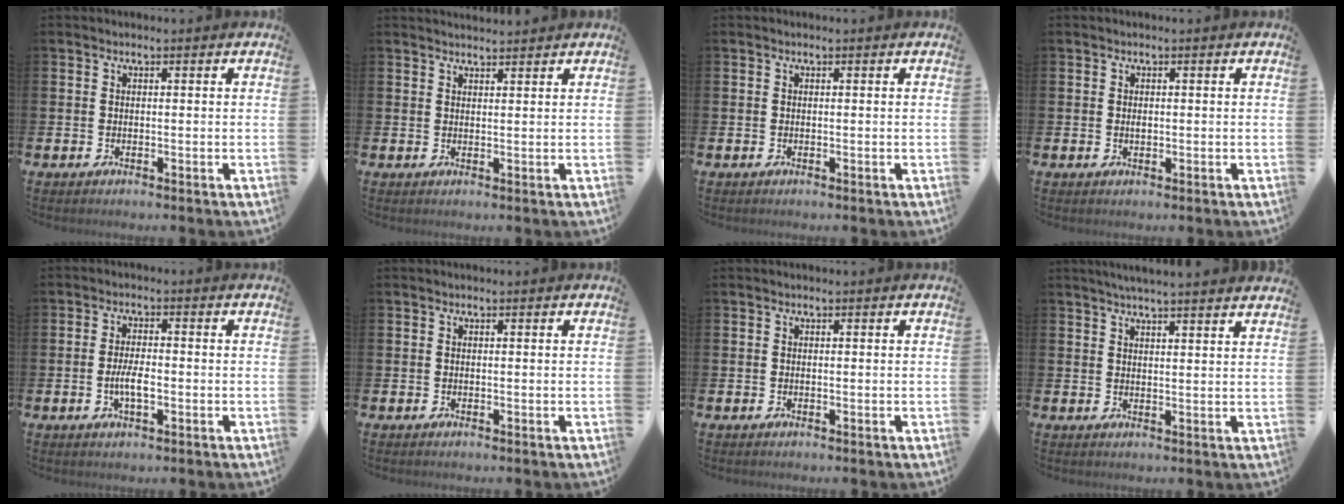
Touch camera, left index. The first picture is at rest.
{"total": 1.7, "force": [1.7, 0.1, 0.1], "torque": [0.007, -0.010, 0.029]}
{"total": 0.0}
{"total": 0.7, "force": [0.0, 0.4, 0.5], "torque": [-0.005, 0.000, -0.002]}
{"total": 3.6, "force": [-0.7, 1.3, 3.3], "torque": [-0.045, -0.003, -0.017]}
{"total": 0.0}
{"total": 0.0}
{"total": 3.8, "force": [3.7, -0.8, 0.7], "torque": [-0.016, -0.017, 0.065]}